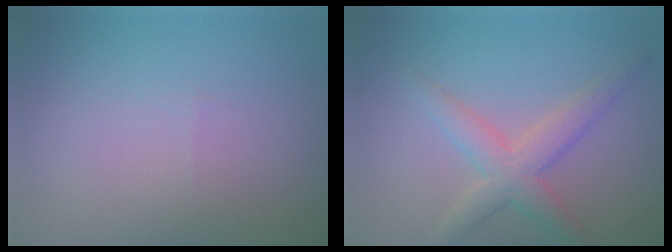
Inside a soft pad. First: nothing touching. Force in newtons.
{"total": 3.5, "press": 3.5, "slide": 0.1}